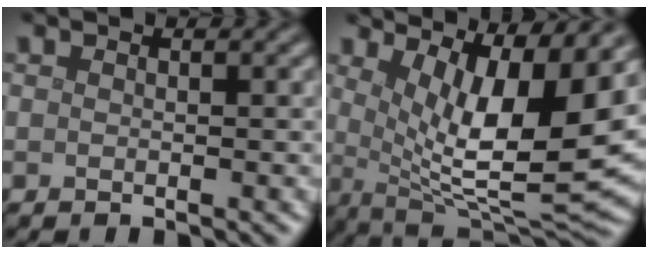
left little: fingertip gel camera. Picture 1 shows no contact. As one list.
[{"total": 11.8, "force": [3.5, 3.6, 10.7], "torque": [-0.150, -0.016, 0.061]}]